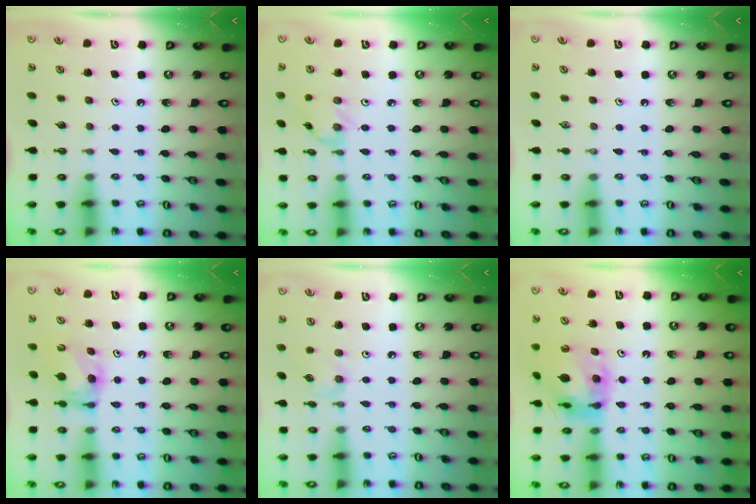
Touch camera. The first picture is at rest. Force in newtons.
{"total": 1.2, "press": 1.1, "slide": 0.3}
{"total": 0.0}
{"total": 7.2, "press": 7.2, "slide": 0.3}
{"total": 3.7, "press": 3.6, "slide": 0.5}
{"total": 12.6, "press": 12.5, "slide": 1.4}